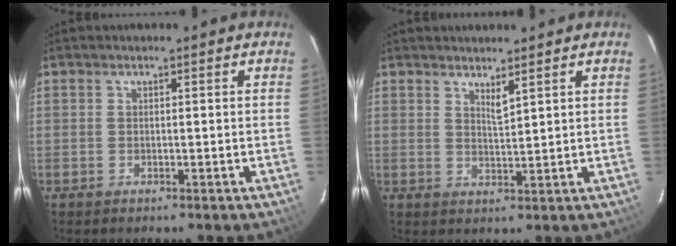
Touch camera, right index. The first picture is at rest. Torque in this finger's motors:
{"motor_torque": [0.05, 0.24, 0.00, 0.00]}